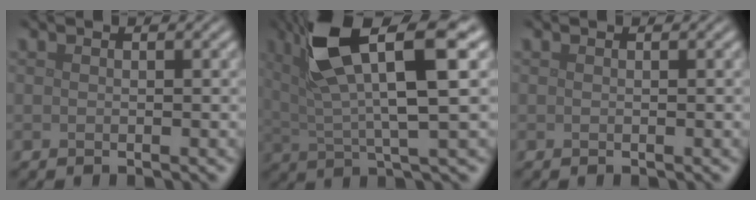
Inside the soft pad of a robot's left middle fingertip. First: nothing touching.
{"total": 10.3, "force": [4.6, 2.5, 8.9], "torque": [-0.160, 0.014, 0.083]}
{"total": 0.0}